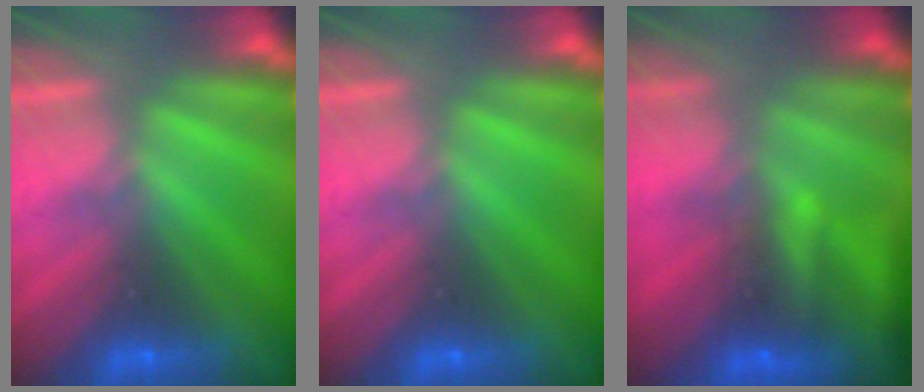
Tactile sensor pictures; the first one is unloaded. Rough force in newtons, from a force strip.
{"total": 0.0}
{"total": 7.2}